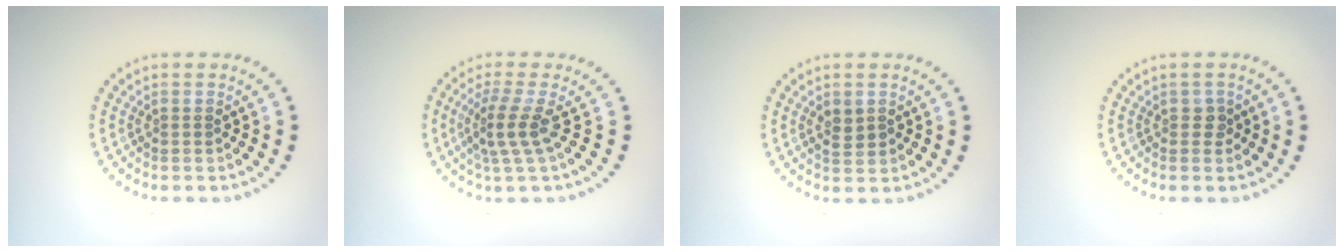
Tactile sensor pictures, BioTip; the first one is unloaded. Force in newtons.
{"total": 2.9, "press": 2.0, "slide": 2.1}
{"total": 1.6, "press": 1.6, "slide": 0.3}
{"total": 1.0, "press": 0.9, "slide": 0.4}